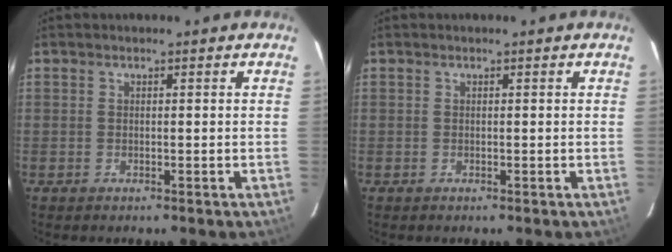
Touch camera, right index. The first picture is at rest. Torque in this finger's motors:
{"motor_torque": [-0.01, 0.01, 0.02, 0.01]}